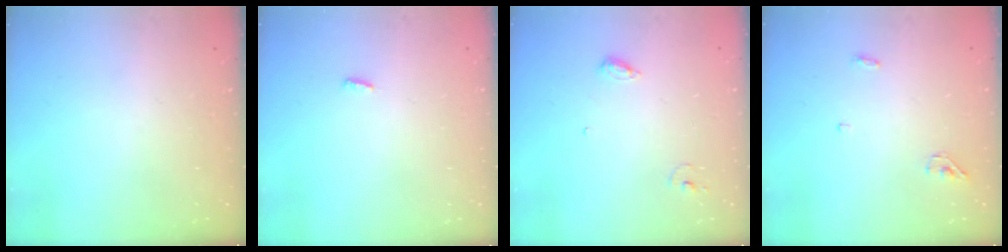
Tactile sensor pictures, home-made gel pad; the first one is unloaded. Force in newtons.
{"total": 3.0, "press": 2.9, "slide": 0.8}
{"total": 6.4, "press": 6.4, "slide": 0.5}
{"total": 3.4, "press": 3.3, "slide": 1.0}